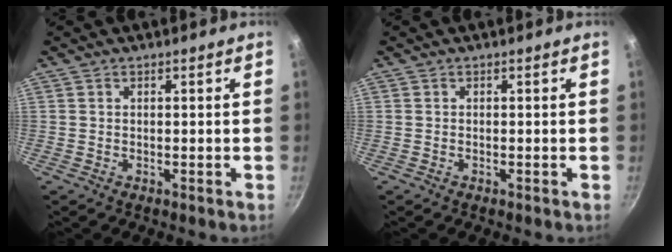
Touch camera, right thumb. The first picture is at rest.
{"total": 0.0}